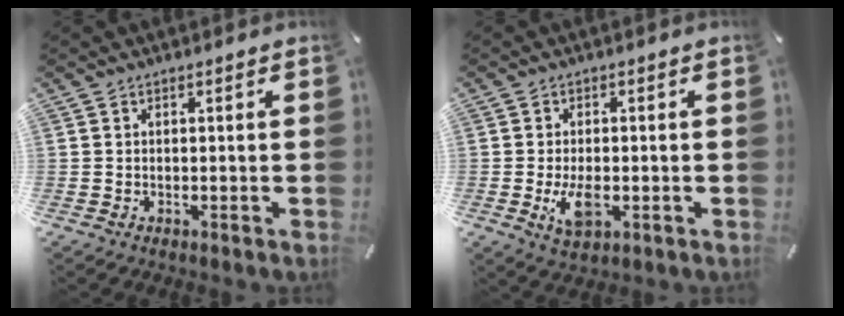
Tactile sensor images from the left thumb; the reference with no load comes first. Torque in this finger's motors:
{"motor_torque": [0.34, 1.37, 0.09, -0.02, 0.24]}